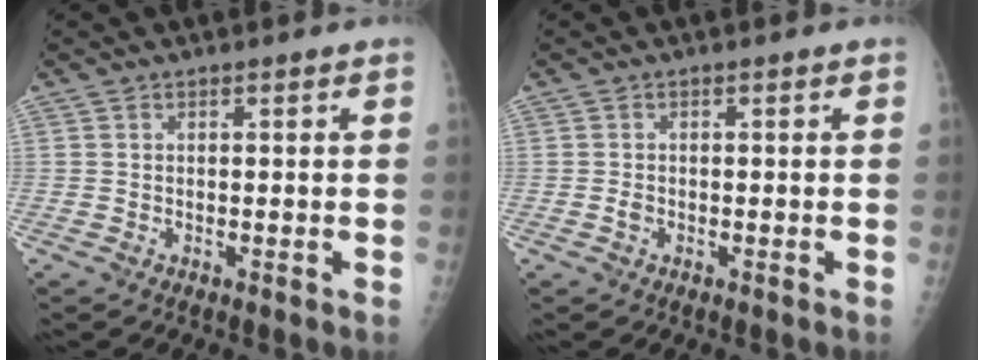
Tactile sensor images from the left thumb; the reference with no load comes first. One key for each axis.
{"total": 0.9, "fx": -0.5, "fy": 0.7, "fz": 0.4, "tx": -0.007, "ty": 0.001, "tz": -0.009}